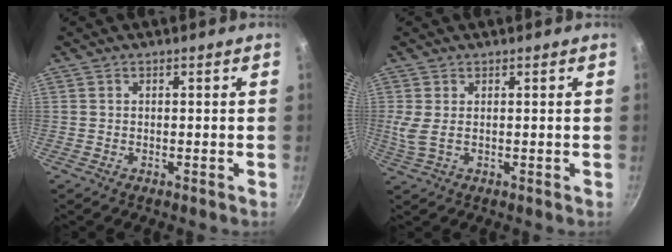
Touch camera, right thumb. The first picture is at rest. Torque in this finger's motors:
{"motor_torque": [2.23, 2.19, 0.43, -0.04, 0.00]}